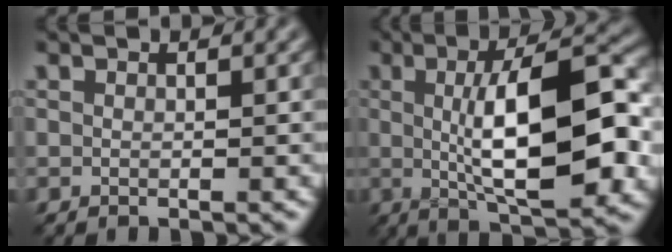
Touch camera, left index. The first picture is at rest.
{"total": 11.8, "force": [0.2, 3.5, 11.3], "torque": [-0.161, 0.008, 0.000]}